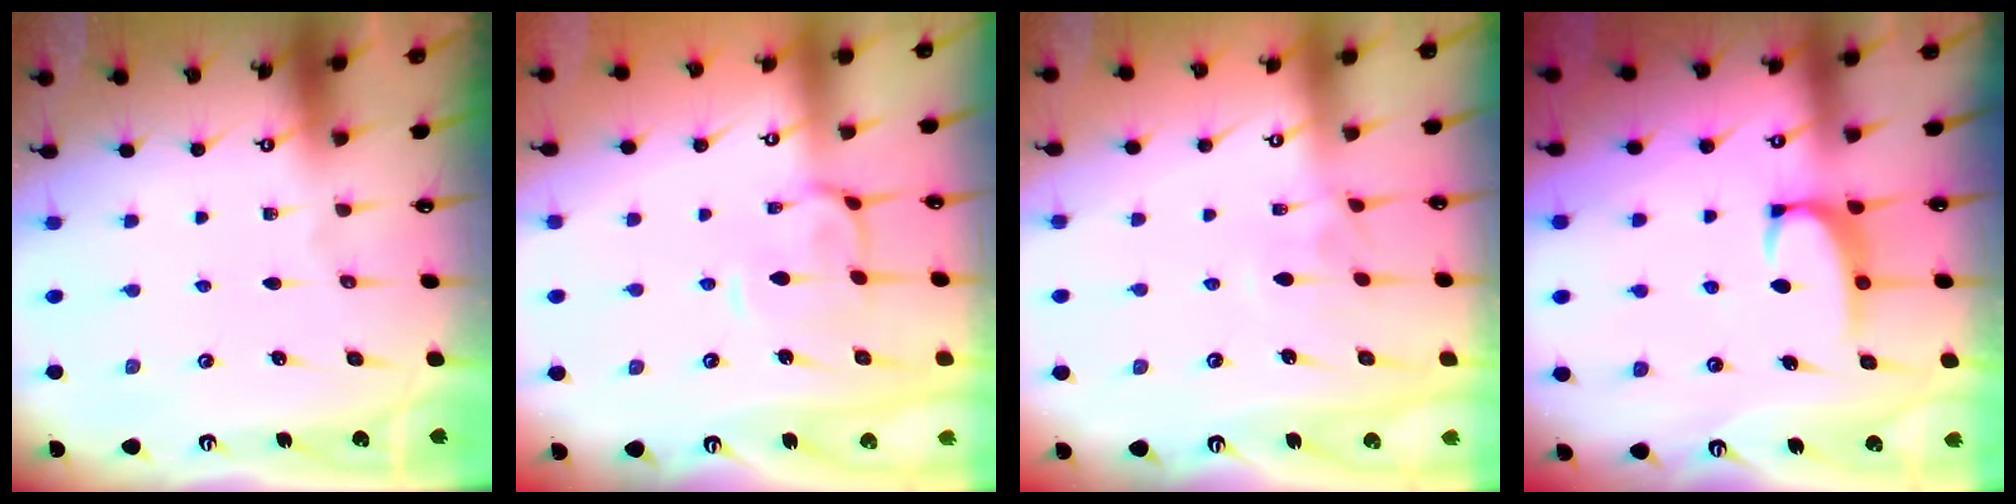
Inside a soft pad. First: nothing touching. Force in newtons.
{"total": 1.6, "press": 1.4, "slide": 0.9}
{"total": 2.6, "press": 2.5, "slide": 0.7}
{"total": 2.2, "press": 2.1, "slide": 0.7}